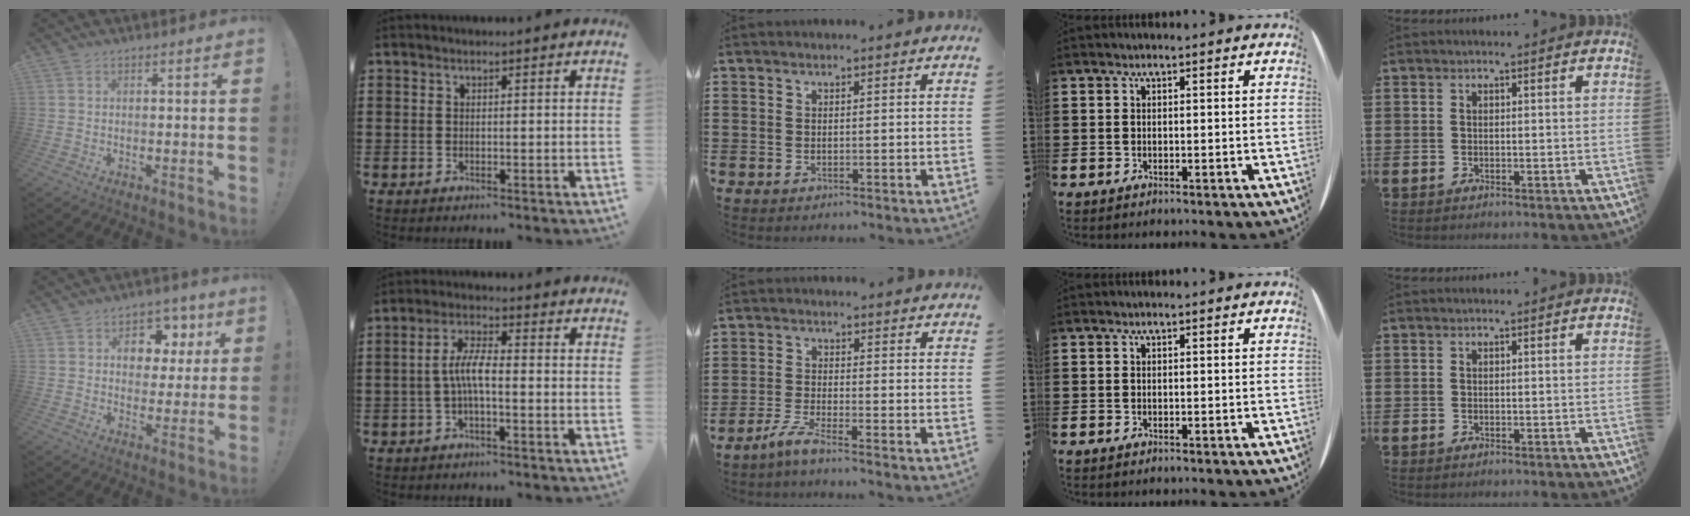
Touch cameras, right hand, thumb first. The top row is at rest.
{"thumb": {"total": 8.7, "force": [3.2, 7.2, 3.6], "torque": [-0.037, -0.017, 0.062]}, "index": {"total": 5.5, "force": [-1.1, 1.5, 5.2], "torque": [-0.112, -0.001, -0.026]}, "middle": {"total": 3.6, "force": [-3.0, 0.0, 2.1], "torque": [-0.057, -0.007, -0.062]}}